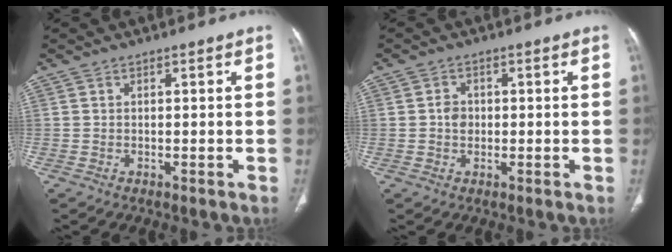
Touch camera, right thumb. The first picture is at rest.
{"total": 2.7, "force": [0.0, 2.2, 1.5], "torque": [-0.016, 0.005, -0.002]}